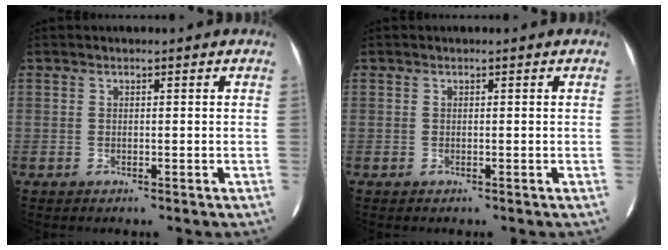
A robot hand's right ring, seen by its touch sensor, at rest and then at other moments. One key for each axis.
{"total": 0.0}